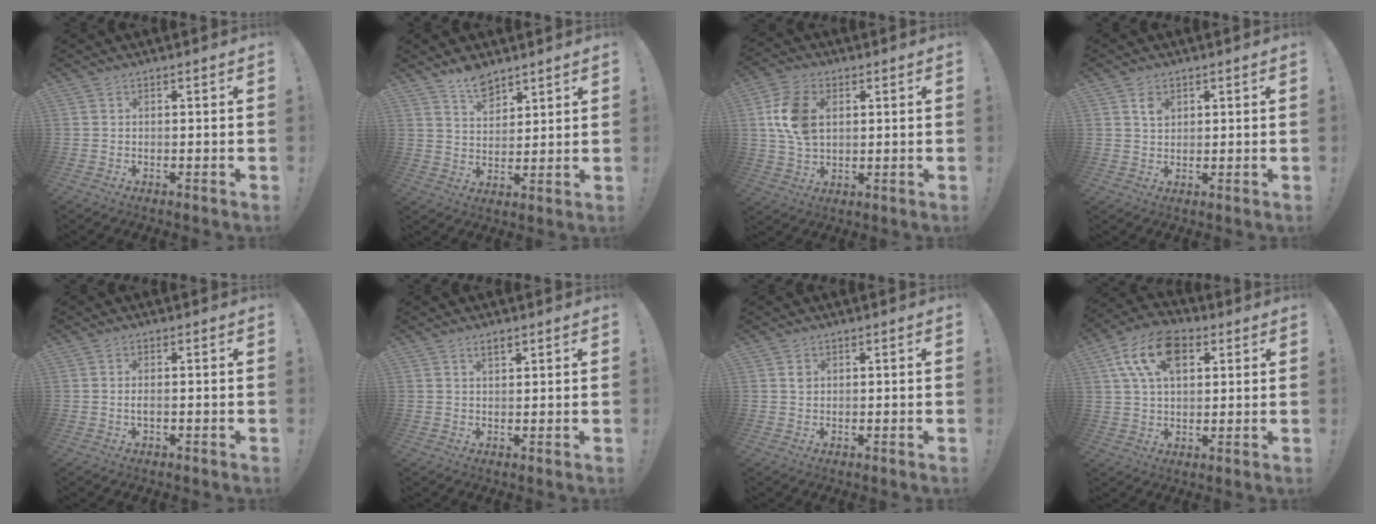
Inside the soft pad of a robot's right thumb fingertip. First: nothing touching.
{"total": 7.7, "force": [6.1, 3.8, 2.9], "torque": [-0.045, -0.038, 0.114]}
{"total": 12.3, "force": [2.7, 8.4, 8.6], "torque": [-0.164, 0.005, 0.052]}
{"total": 3.2, "force": [1.7, 2.2, 1.5], "torque": [-0.013, -0.009, 0.027]}
{"total": 1.6, "force": [-0.4, 0.7, 1.4], "torque": [-0.032, 0.006, -0.006]}
{"total": 2.4, "force": [1.6, 0.9, 1.5], "torque": [-0.017, -0.008, 0.027]}
{"total": 1.2, "force": [0.5, 1.0, 0.3], "torque": [-0.002, -0.001, 0.010]}
{"total": 15.6, "force": [6.2, 9.6, 10.6], "torque": [-0.188, -0.003, 0.116]}